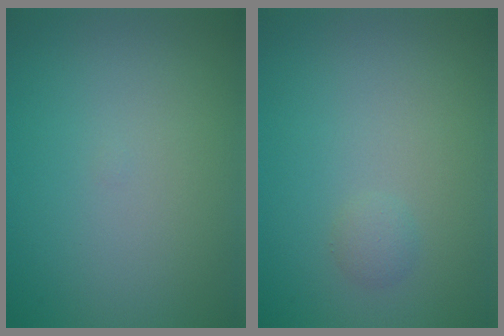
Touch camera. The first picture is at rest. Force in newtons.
{"total": 0.8, "press": 0.8, "slide": 0.1}